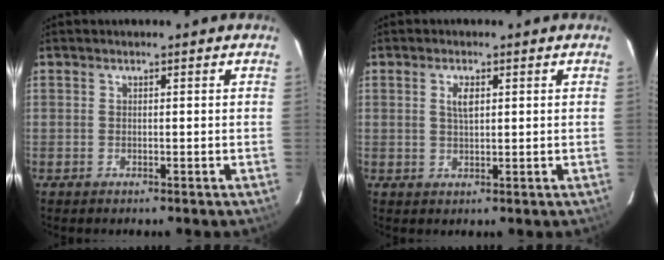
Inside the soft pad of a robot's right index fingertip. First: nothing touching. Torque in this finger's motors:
{"motor_torque": [0.02, -0.01, 0.05, 0.06]}